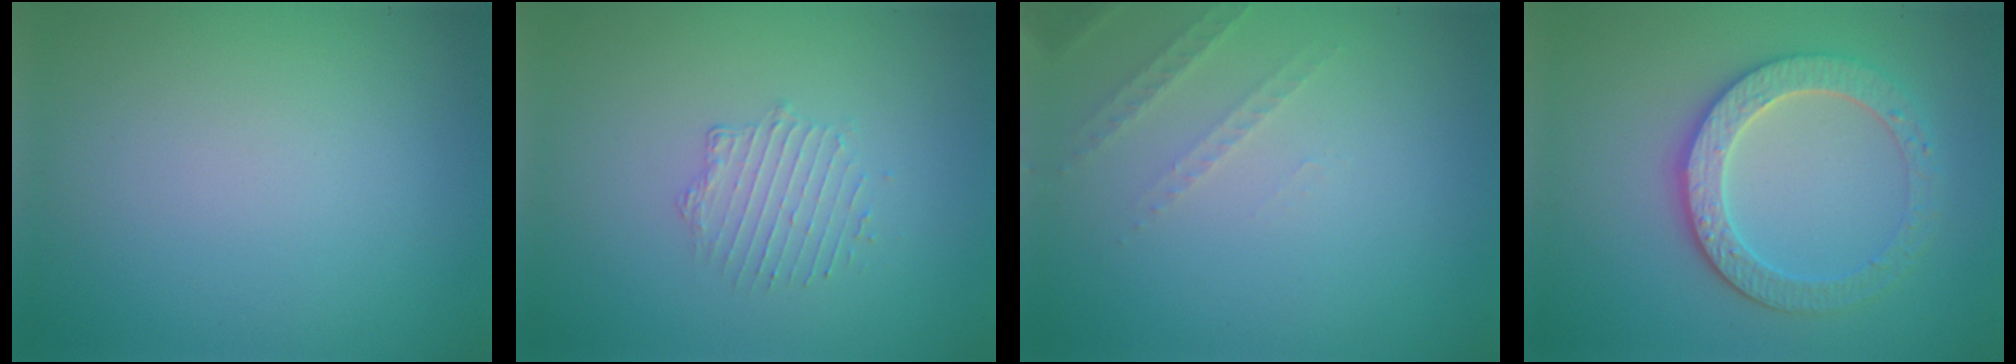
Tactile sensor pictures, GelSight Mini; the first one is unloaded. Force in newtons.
{"total": 1.6, "press": 0.9, "slide": 1.3}
{"total": 1.5, "press": 1.4, "slide": 0.4}
{"total": 4.2, "press": 3.8, "slide": 1.8}